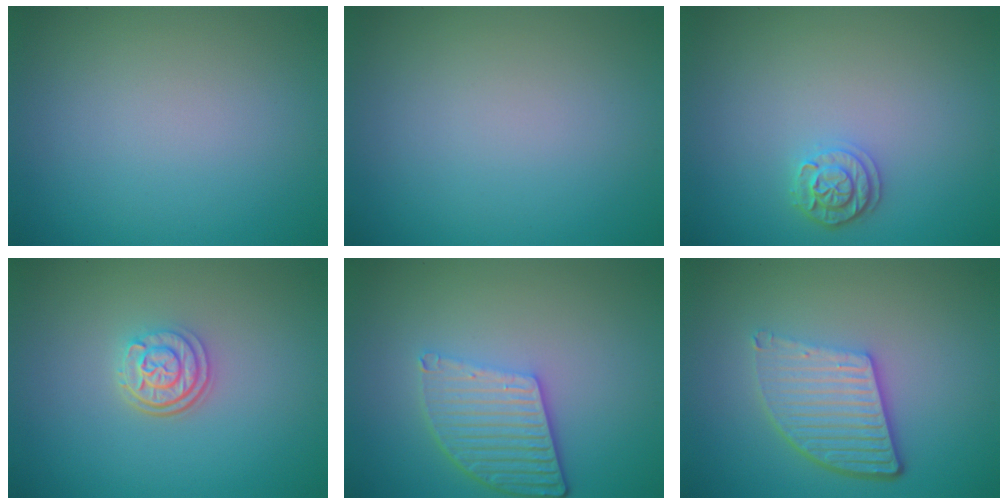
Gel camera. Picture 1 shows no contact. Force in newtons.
{"total": 0.0}
{"total": 2.0, "press": 1.9, "slide": 0.5}
{"total": 3.0, "press": 2.4, "slide": 1.7}
{"total": 5.1, "press": 3.8, "slide": 3.3}
{"total": 5.5, "press": 3.8, "slide": 4.0}